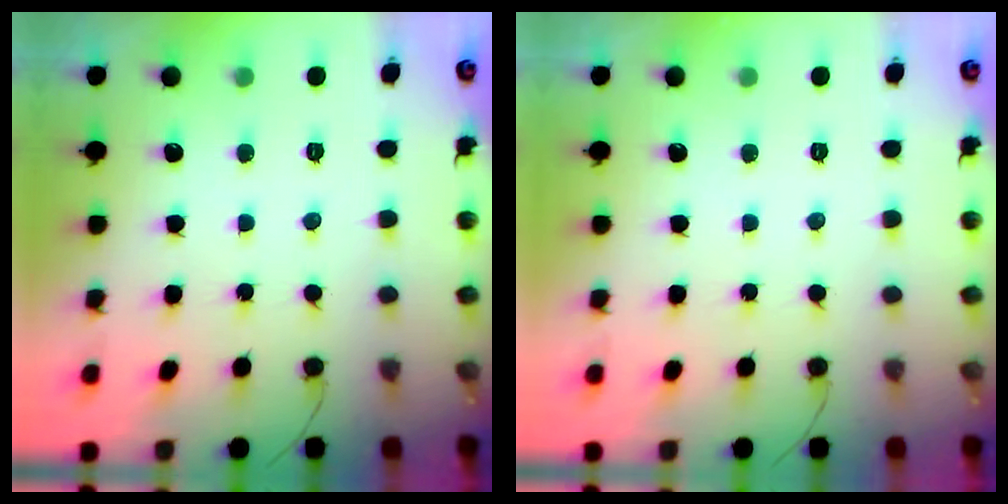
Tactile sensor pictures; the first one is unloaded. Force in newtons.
{"total": 0.0}